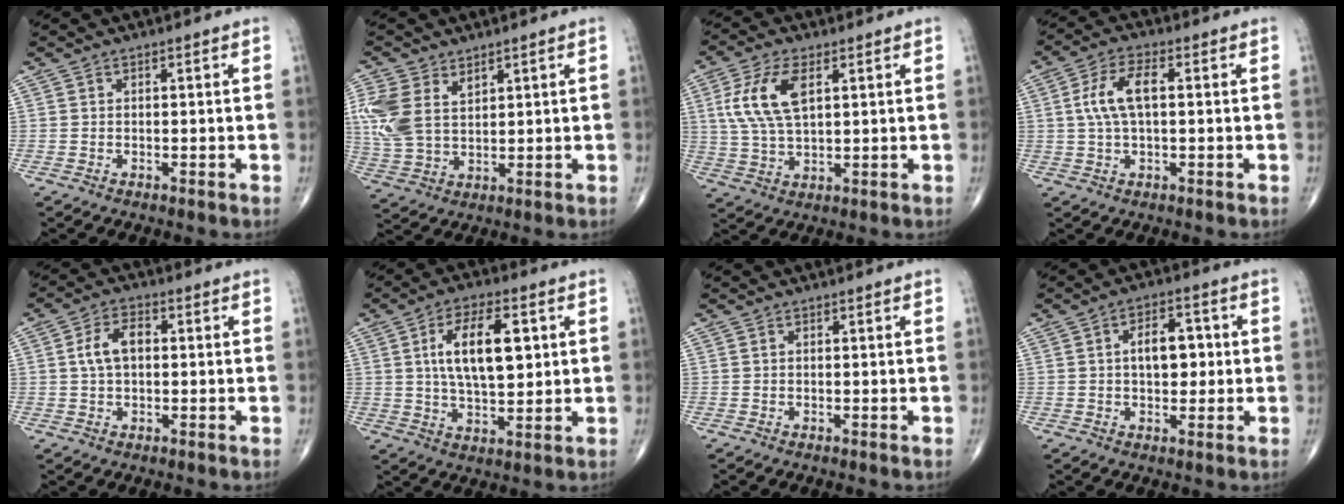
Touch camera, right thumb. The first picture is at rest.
{"total": 10.8, "force": [4.3, 6.8, 7.2], "torque": [-0.166, -0.006, 0.097]}
{"total": 10.3, "force": [3.1, 4.8, 8.6], "torque": [-0.183, -0.003, 0.064]}
{"total": 7.6, "force": [0.9, 3.3, 6.8], "torque": [-0.142, 0.016, 0.014]}
{"total": 6.1, "force": [0.7, 3.5, 4.9], "torque": [-0.090, 0.016, 0.006]}
{"total": 13.0, "force": [2.8, 5.9, 11.3], "torque": [-0.180, -0.004, 0.051]}
{"total": 0.8, "force": [-0.1, 0.7, 0.4], "torque": [-0.001, 0.002, -0.005]}
{"total": 7.4, "force": [0.7, 4.2, 6.0], "torque": [-0.071, 0.012, 0.006]}